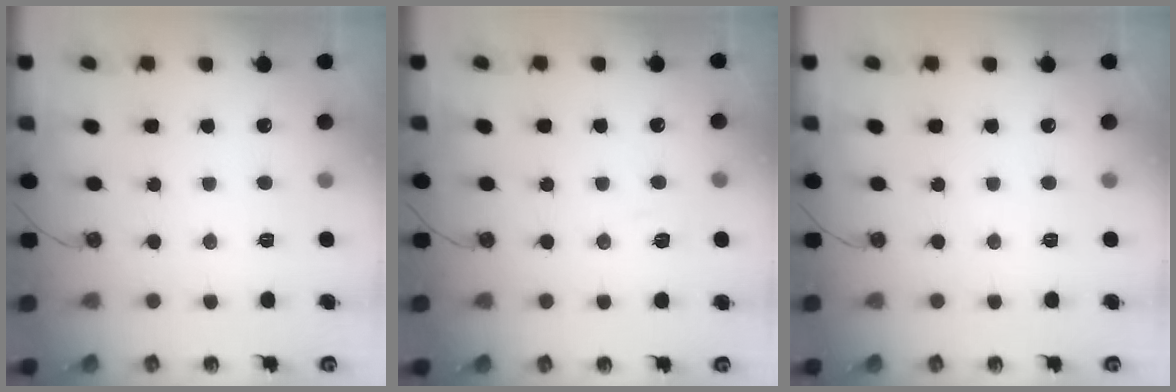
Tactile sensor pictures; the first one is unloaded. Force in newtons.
{"total": 5.0, "press": 4.5, "slide": 2.1}
{"total": 0.0}